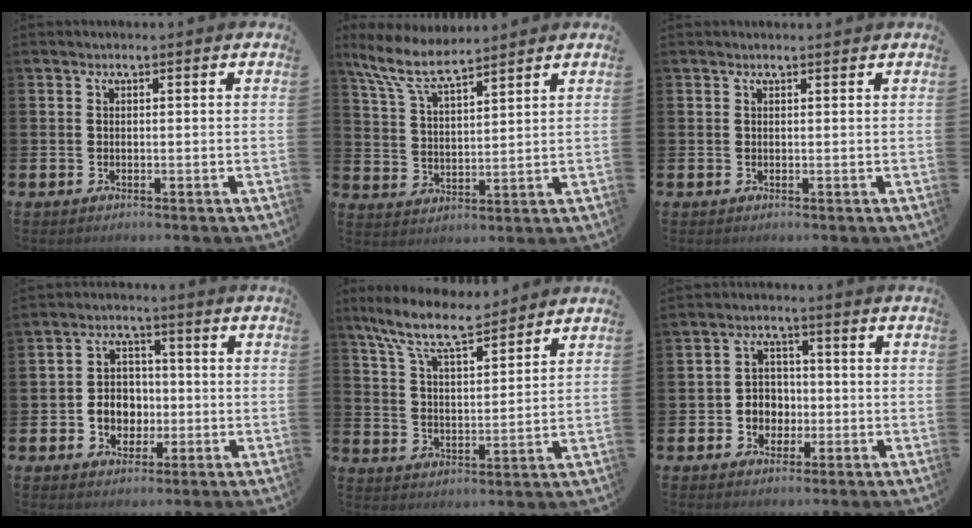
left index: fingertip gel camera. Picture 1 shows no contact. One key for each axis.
{"total": 7.6, "fx": 6.7, "fy": 1.5, "fz": 3.3, "tx": -0.091, "ty": -0.025, "tz": 0.120}
{"total": 0.6, "fx": 0.6, "fy": 0.0, "fz": 0.1, "tx": 0.012, "ty": -0.005, "tz": 0.007}
{"total": 4.6, "fx": -0.7, "fy": 4.2, "fz": 1.7, "tx": -0.024, "ty": 0.001, "tz": -0.023}
{"total": 9.3, "fx": 8.2, "fy": 1.8, "fz": 3.9, "tx": -0.104, "ty": -0.040, "tz": 0.149}
{"total": 3.7, "fx": -0.6, "fy": 3.5, "fz": 1.1, "tx": -0.020, "ty": 0.001, "tz": -0.022}